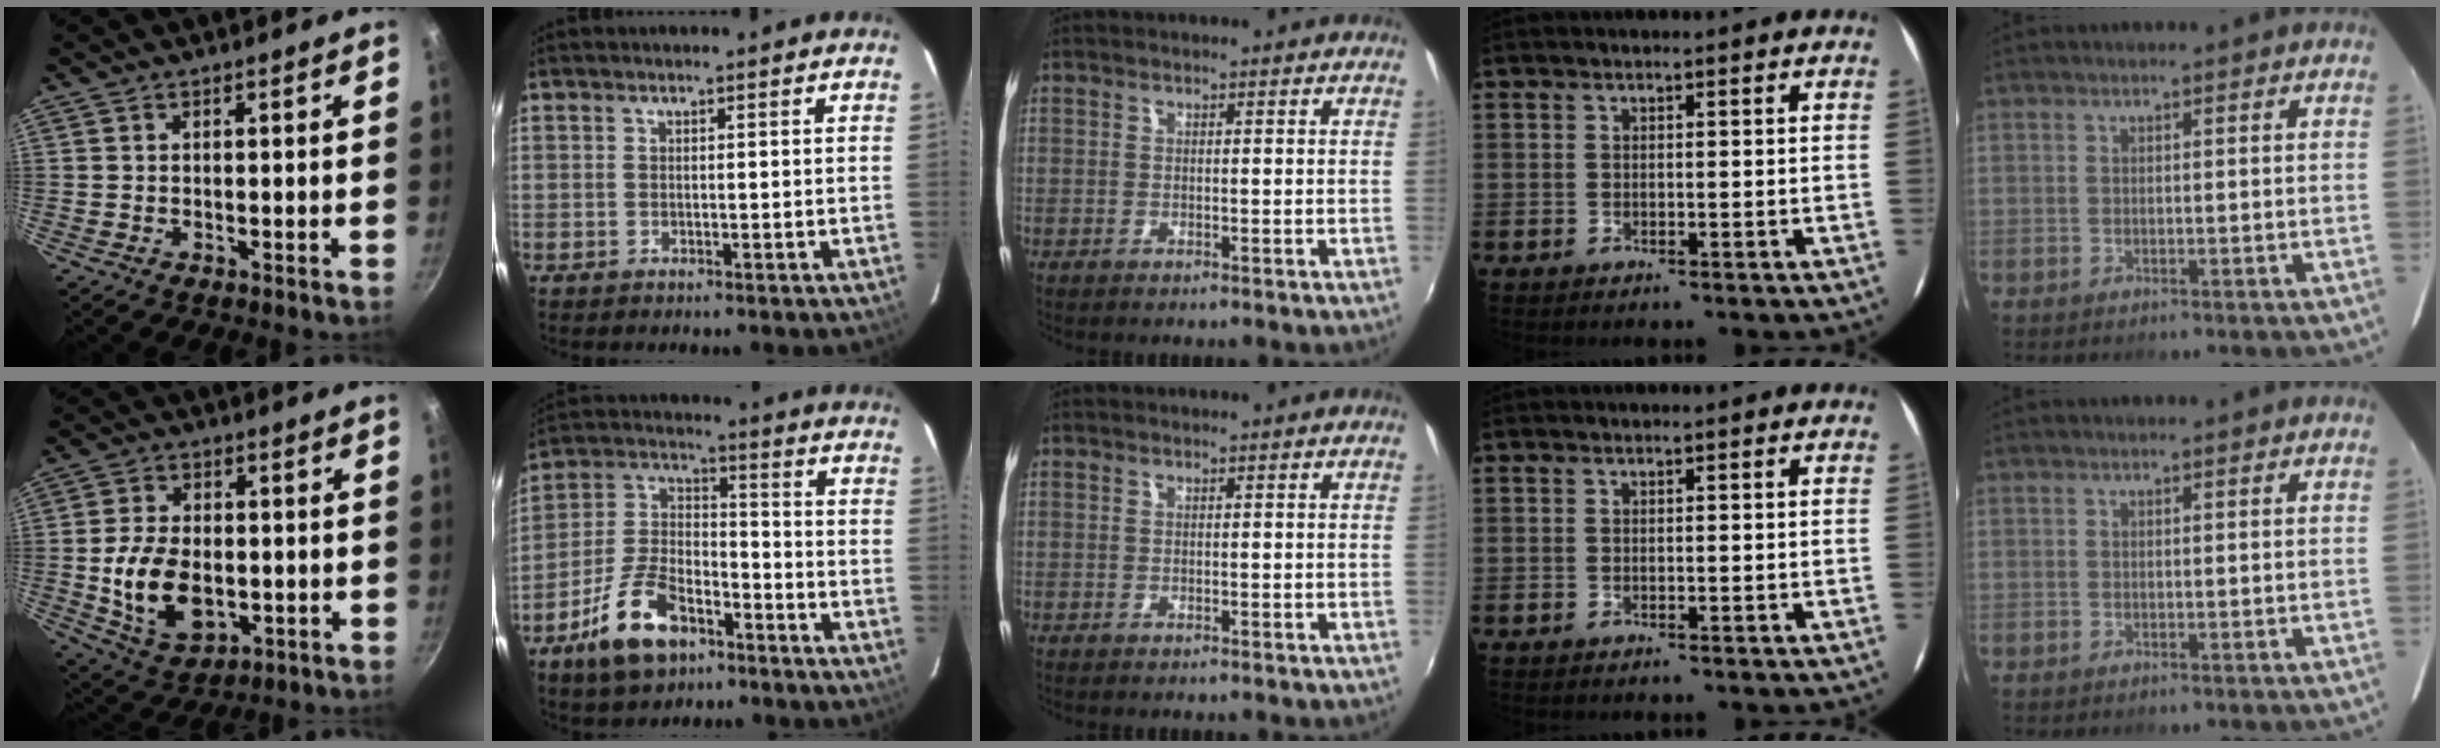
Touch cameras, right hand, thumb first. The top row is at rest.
{"thumb": {"total": 13.3, "force": [-2.0, 8.6, 10.0], "torque": [-0.169, 0.003, -0.025]}, "index": {"total": 14.0, "force": [-8.4, 7.3, 8.6], "torque": [-0.183, 0.018, -0.148]}}